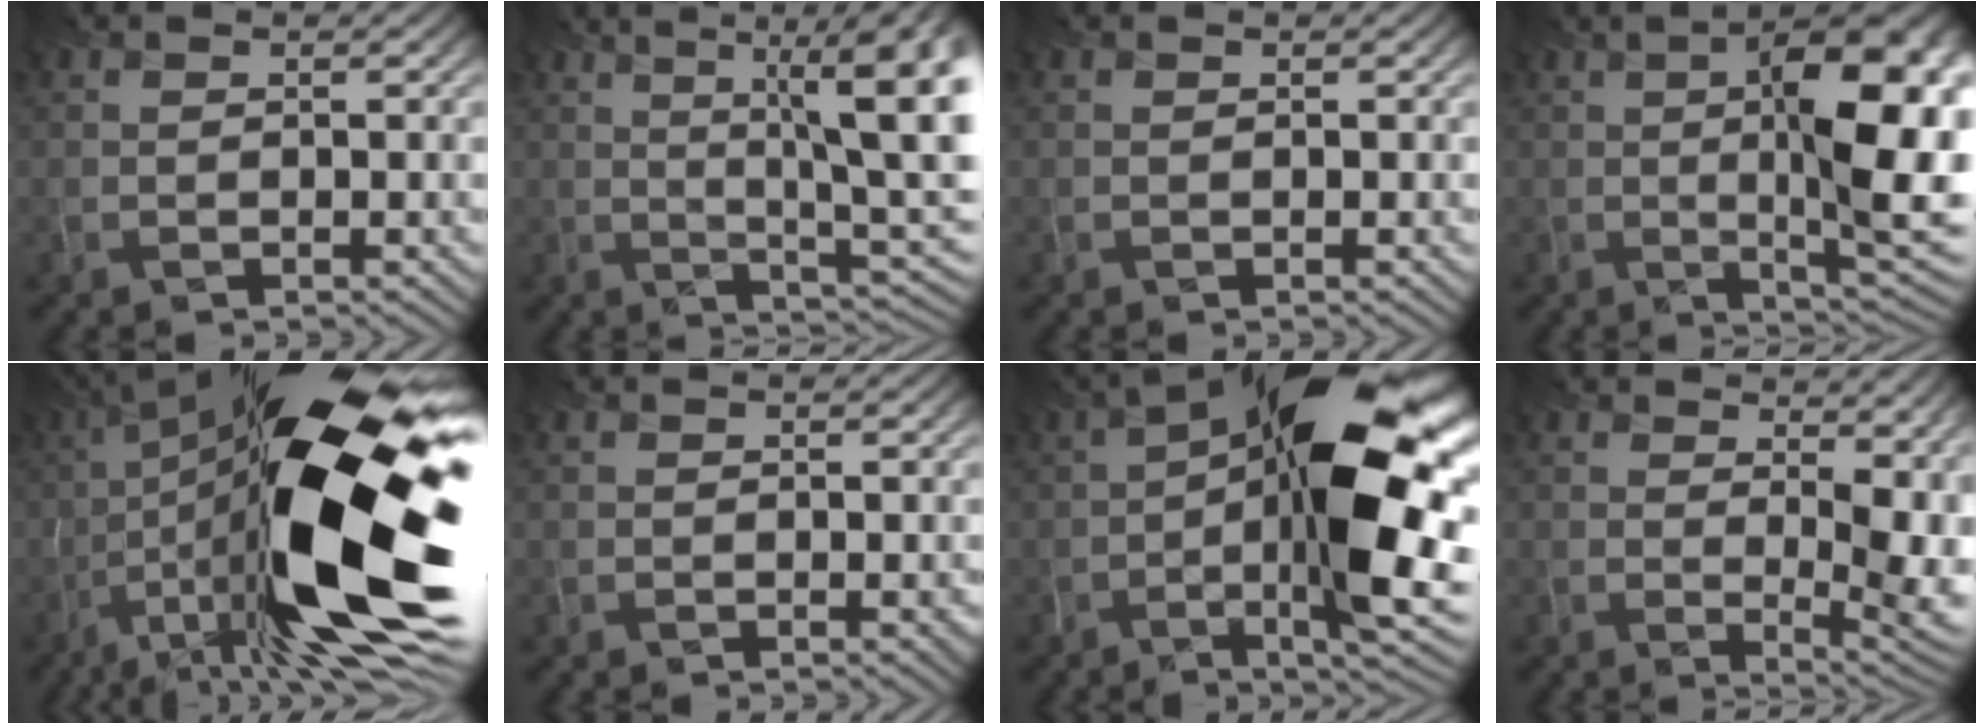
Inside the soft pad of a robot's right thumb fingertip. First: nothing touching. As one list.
[{"total": 14.3, "force": [4.1, 3.2, 13.3], "torque": [-0.176, 0.037, 0.072]}, {"total": 0.0}, {"total": 14.7, "force": [0.5, 4.3, 14.0], "torque": [-0.189, 0.007, 0.011]}, {"total": 22.5, "force": [-3.0, 6.7, 21.3], "torque": [-0.381, 0.021, -0.058]}, {"total": 0.7, "force": [-0.1, 0.5, 0.4], "torque": [-0.007, -0.003, 0.002]}, {"total": 17.0, "force": [-0.7, 4.9, 16.2], "torque": [-0.256, 0.033, -0.012]}, {"total": 9.7, "force": [2.6, 5.0, 7.9], "torque": [-0.102, -0.001, 0.057]}]